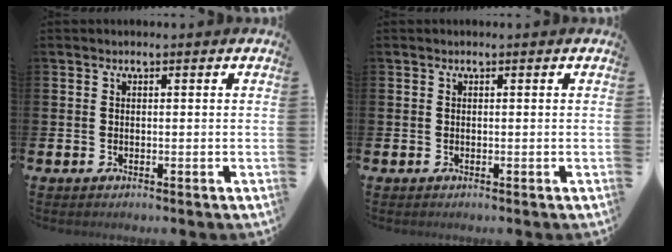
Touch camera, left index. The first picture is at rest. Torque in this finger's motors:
{"motor_torque": [0.00, 0.00, 0.00, 0.00]}